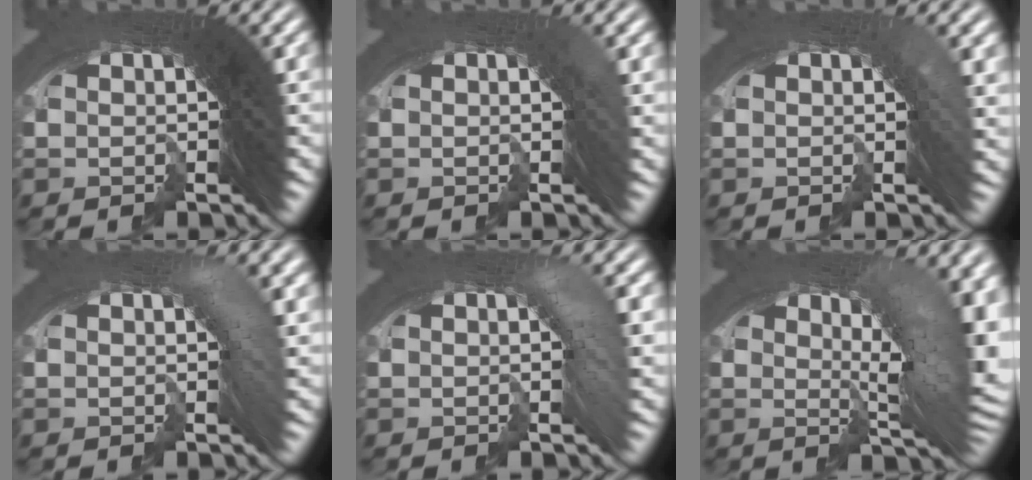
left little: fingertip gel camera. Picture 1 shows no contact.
{"total": 1.0, "force": [0.1, 0.2, 1.0], "torque": [-0.005, 0.004, 0.001]}
{"total": 1.7, "force": [0.3, 0.5, 1.6], "torque": [-0.007, 0.008, -0.001]}
{"total": 2.1, "force": [-0.1, 0.6, 2.0], "torque": [-0.016, 0.010, -0.007]}
{"total": 1.5, "force": [-0.4, 0.3, 1.5], "torque": [-0.016, 0.005, -0.008]}
{"total": 8.3, "force": [1.1, 3.3, 7.6], "torque": [-0.077, 0.012, 0.006]}